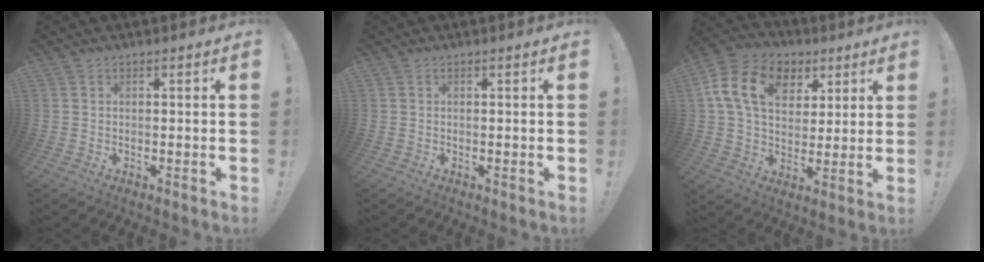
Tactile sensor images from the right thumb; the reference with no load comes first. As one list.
[{"total": 0.0}, {"total": 16.5, "force": [6.1, 11.7, 9.9], "torque": [-0.156, -0.008, 0.116]}]